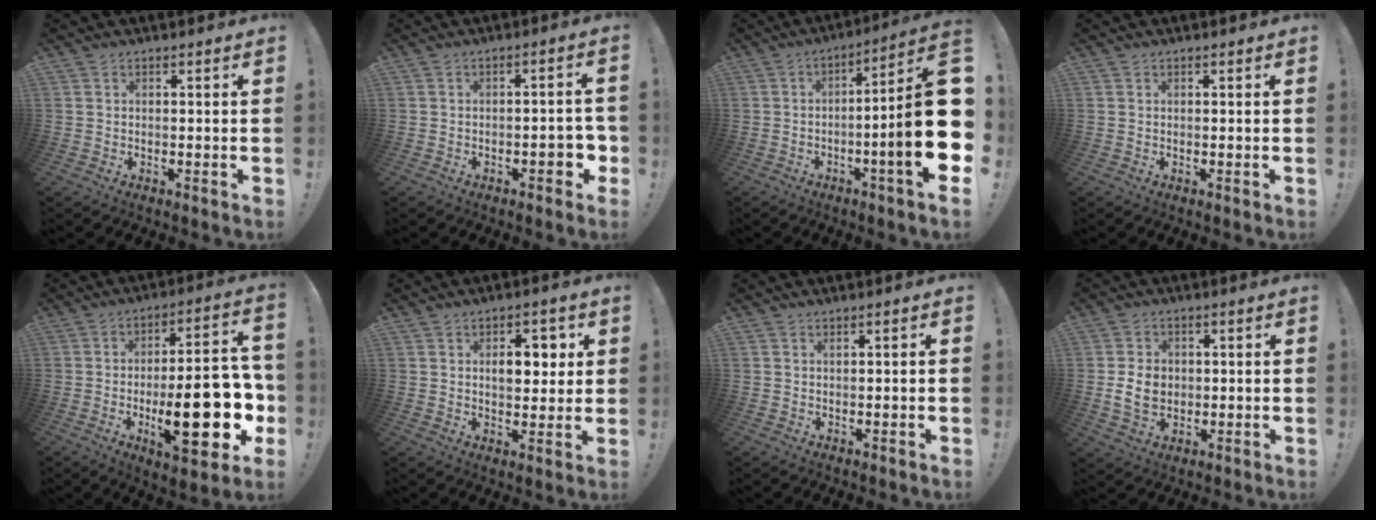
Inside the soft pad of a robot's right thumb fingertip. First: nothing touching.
{"total": 5.4, "force": [-2.2, 2.1, 4.4], "torque": [-0.042, 0.005, -0.038]}
{"total": 20.6, "force": [-2.6, 1.3, 20.4], "torque": [-0.302, -0.007, -0.045]}
{"total": 0.0}
{"total": 24.8, "force": [-5.6, 8.3, 22.7], "torque": [-0.329, 0.017, -0.078]}
{"total": 7.2, "force": [1.7, 4.5, 5.3], "torque": [-0.073, -0.003, 0.024]}
{"total": 0.9, "force": [-0.1, -0.3, 0.9], "torque": [-0.018, -0.001, -0.003]}
{"total": 7.5, "force": [-0.5, 6.0, 4.5], "torque": [-0.077, 0.005, -0.010]}